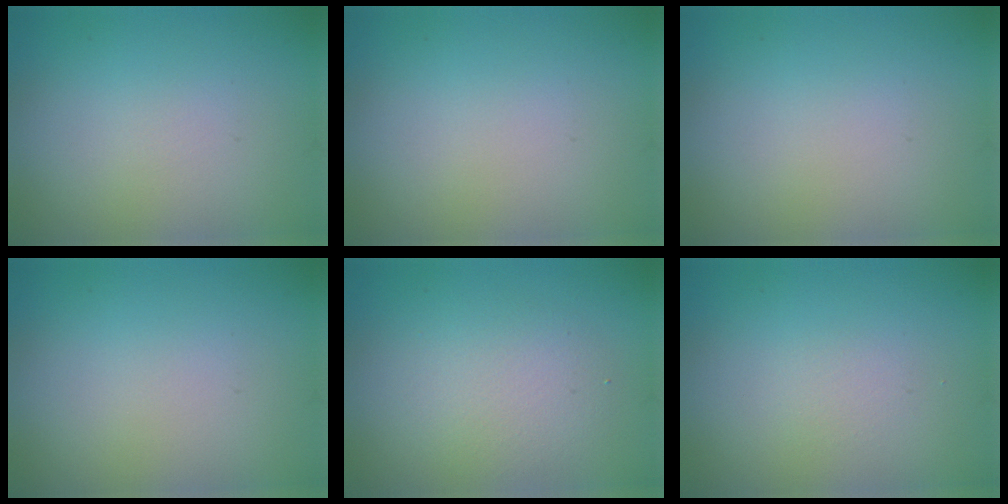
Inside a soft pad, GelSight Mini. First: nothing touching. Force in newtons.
{"total": 0.0}
{"total": 0.0}
{"total": 0.0}
{"total": 2.9, "press": 2.9, "slide": 0.4}
{"total": 0.0}